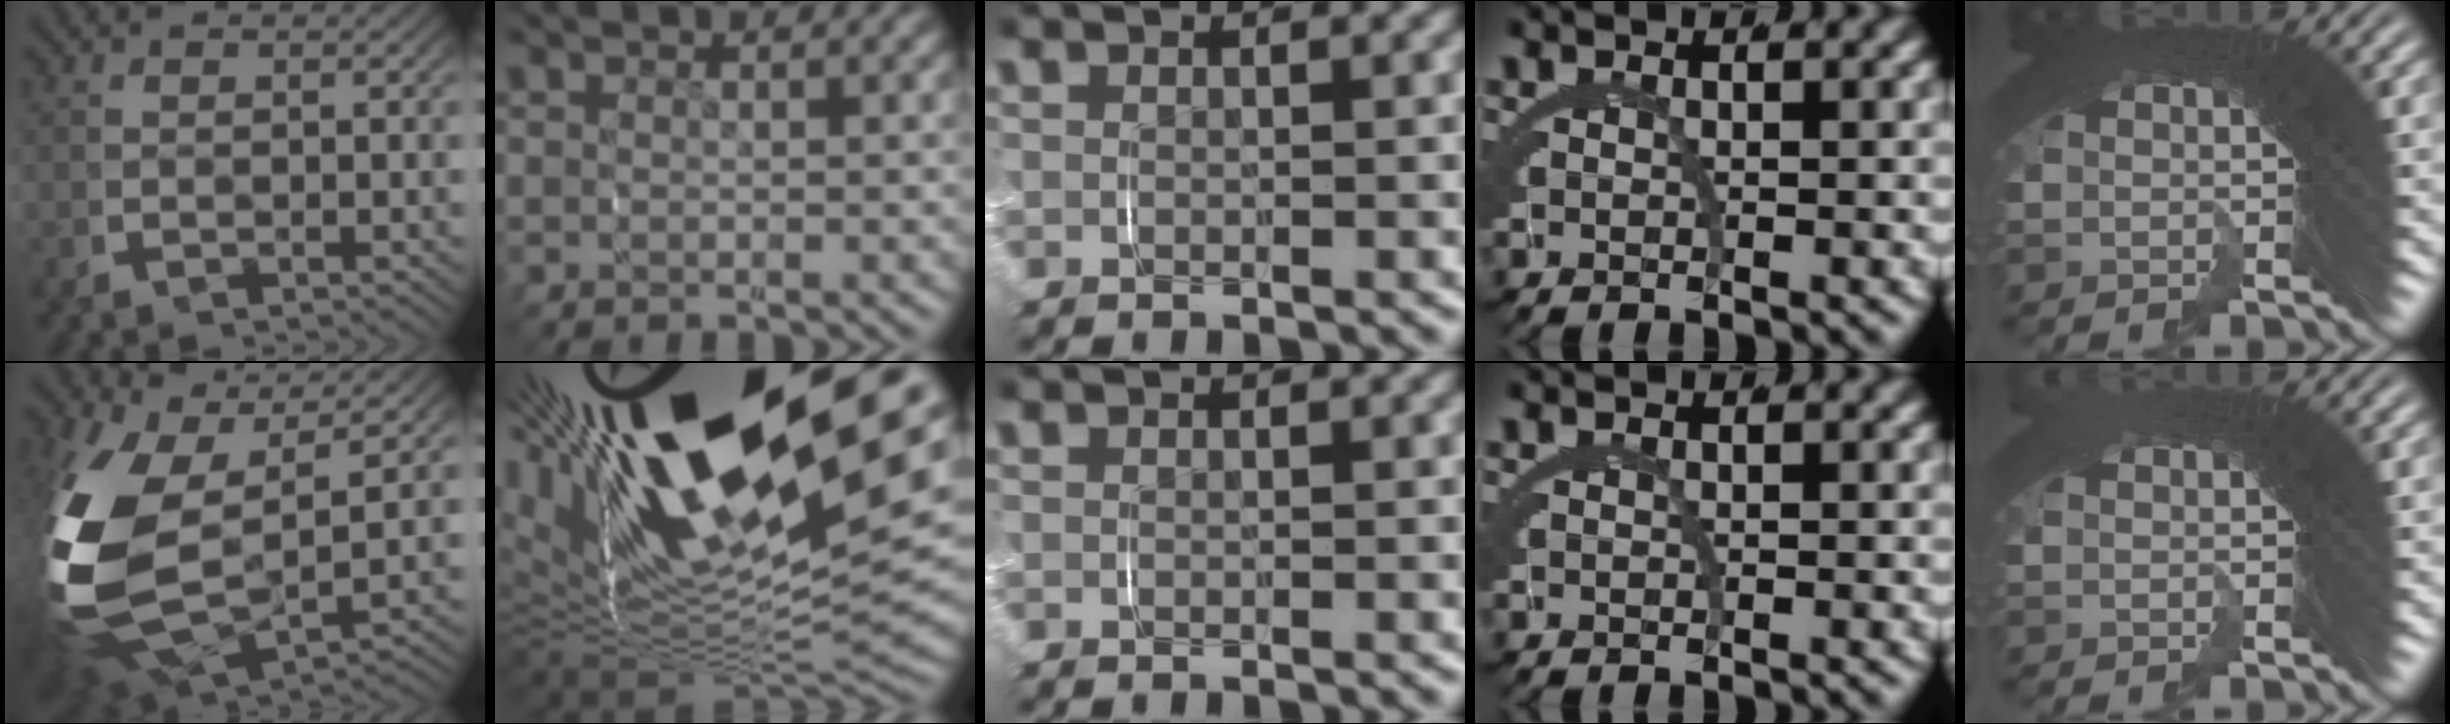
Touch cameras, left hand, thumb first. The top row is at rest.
{"thumb": {"total": 16.2, "force": [-0.8, 10.6, 12.2], "torque": [-0.329, -0.072, 0.028]}, "index": {"total": 22.1, "force": [5.0, 12.5, 17.5], "torque": [-0.305, -0.005, 0.086]}, "little": {"total": 2.5, "force": [-0.5, -1.6, -1.8], "torque": [0.025, -0.007, -0.003]}}